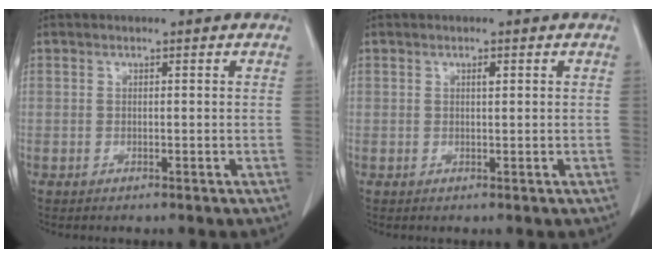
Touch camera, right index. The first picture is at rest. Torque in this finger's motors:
{"motor_torque": [0.08, -0.07, 0.00, 0.01]}